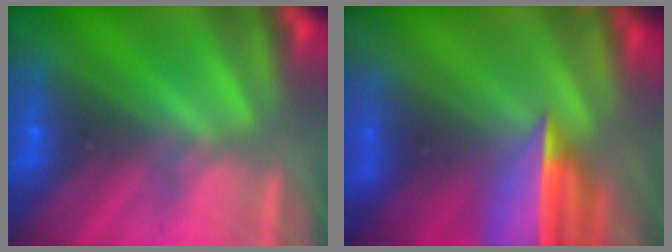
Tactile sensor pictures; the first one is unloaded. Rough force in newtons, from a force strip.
{"total": 7.0}